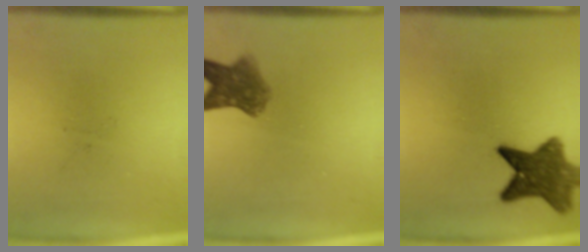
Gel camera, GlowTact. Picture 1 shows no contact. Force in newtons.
{"total": 5.8}
{"total": 8.9}